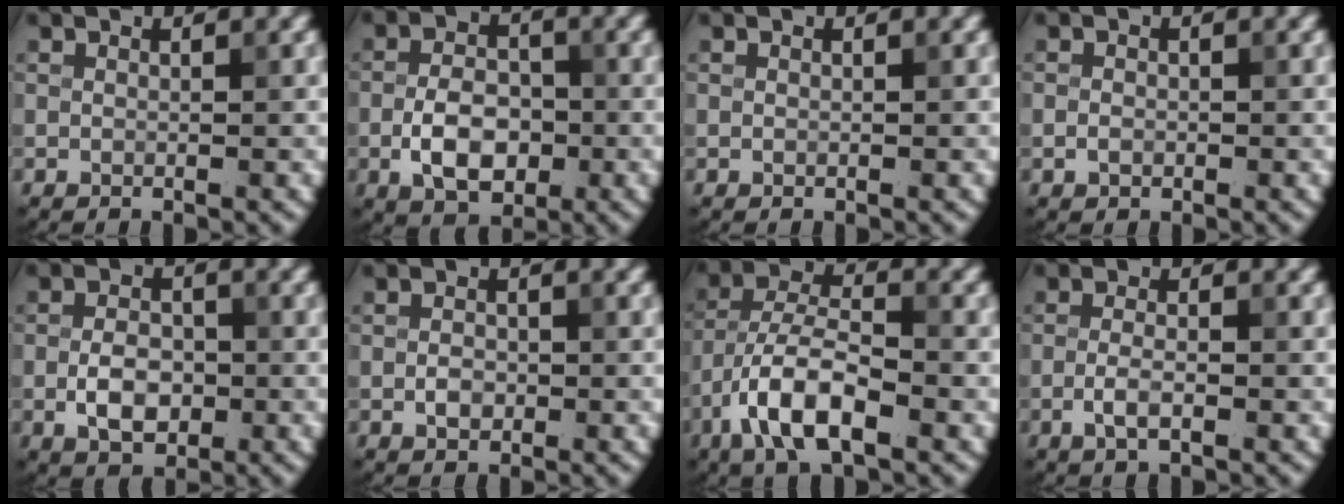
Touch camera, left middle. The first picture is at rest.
{"total": 4.9, "force": [-1.5, 3.0, 3.6], "torque": [-0.064, 0.003, -0.031]}
{"total": 0.0}
{"total": 1.1, "force": [-0.4, 0.8, 0.6], "torque": [-0.011, -0.001, -0.010]}
{"total": 3.7, "force": [-0.9, 2.3, 2.7], "torque": [-0.048, 0.002, -0.020]}
{"total": 1.6, "force": [-0.5, 1.1, 1.1], "torque": [-0.018, 0.002, -0.012]}
{"total": 7.3, "force": [-3.5, 3.1, 5.6], "torque": [-0.103, 0.005, -0.075]}
{"total": 2.1, "force": [-0.8, 0.7, 1.8], "torque": [-0.038, 0.000, -0.020]}